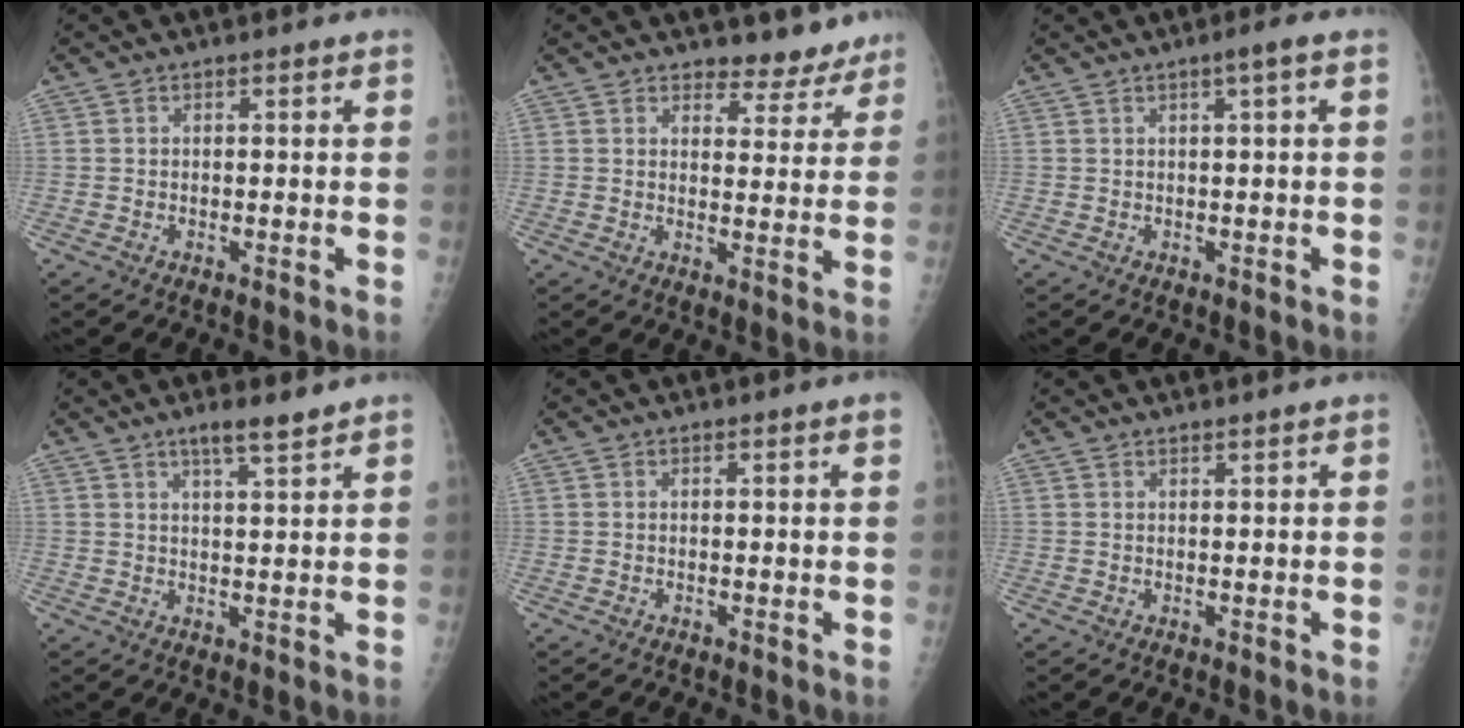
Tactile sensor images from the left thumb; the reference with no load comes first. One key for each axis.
{"total": 6.7, "fx": 5.8, "fy": 3.2, "fz": 0.6, "tx": 0.025, "ty": -0.043, "tz": 0.066}
{"total": 2.2, "fx": 0.7, "fy": -0.1, "fz": 2.1, "tx": -0.039, "ty": 0.006, "tz": 0.012}
{"total": 4.7, "fx": 3.5, "fy": 0.5, "fz": 3.0, "tx": -0.049, "ty": -0.022, "tz": 0.059}
{"total": 1.2, "fx": 0.7, "fy": -0.1, "fz": 1.0, "tx": -0.015, "ty": -0.001, "tz": 0.008}
{"total": 0.9, "fx": 0.9, "fy": 0.0, "fz": 0.3, "tx": -0.003, "ty": -0.006, "tz": 0.016}